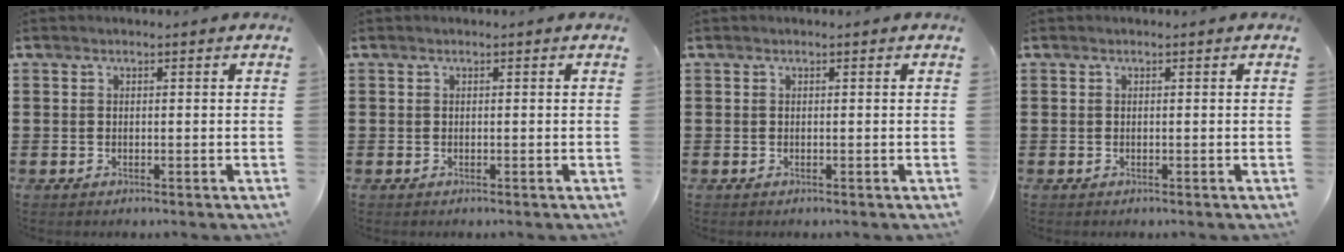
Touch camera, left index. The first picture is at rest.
{"total": 0.0}
{"total": 0.0}
{"total": 0.0}